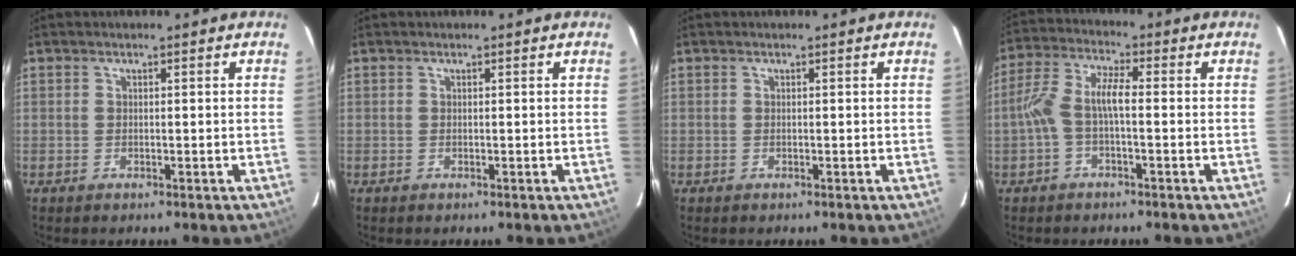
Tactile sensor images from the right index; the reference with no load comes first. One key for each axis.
{"total": 0.0}
{"total": 0.0}
{"total": 6.3, "fx": -1.4, "fy": 1.8, "fz": 5.8, "tx": -0.133, "ty": 0.016, "tz": -0.028}